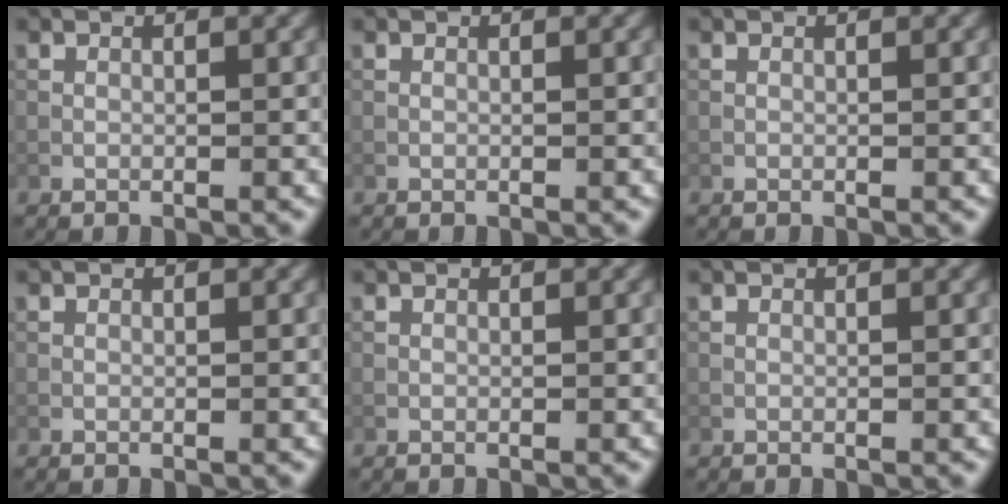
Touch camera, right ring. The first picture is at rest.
{"total": 0.0}
{"total": 0.0}
{"total": 0.0}
{"total": 0.0}
{"total": 0.0}